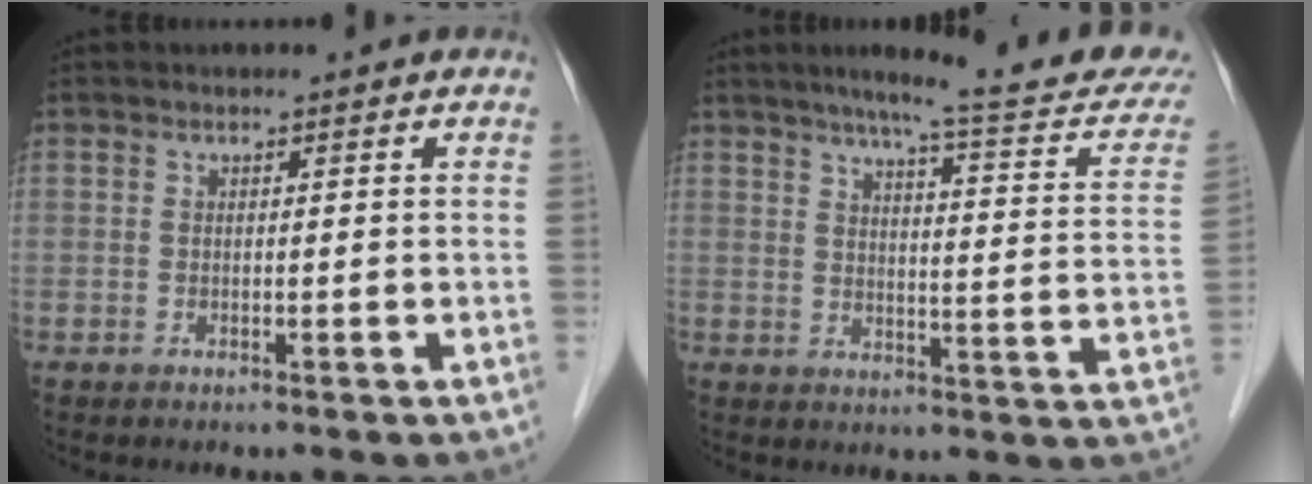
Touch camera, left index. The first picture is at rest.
{"total": 19.0, "force": [15.9, 1.5, 10.4], "torque": [-0.123, -0.020, 0.186]}